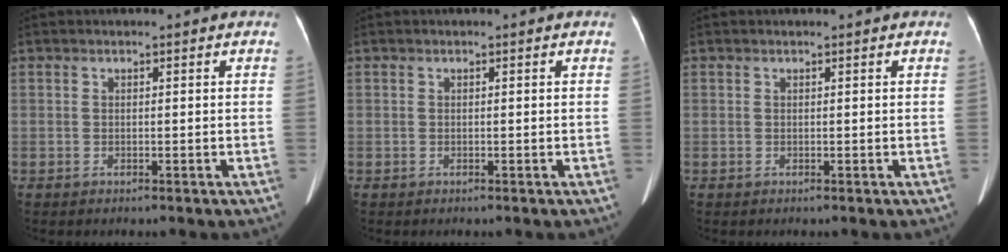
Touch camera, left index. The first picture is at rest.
{"total": 0.0}
{"total": 0.0}